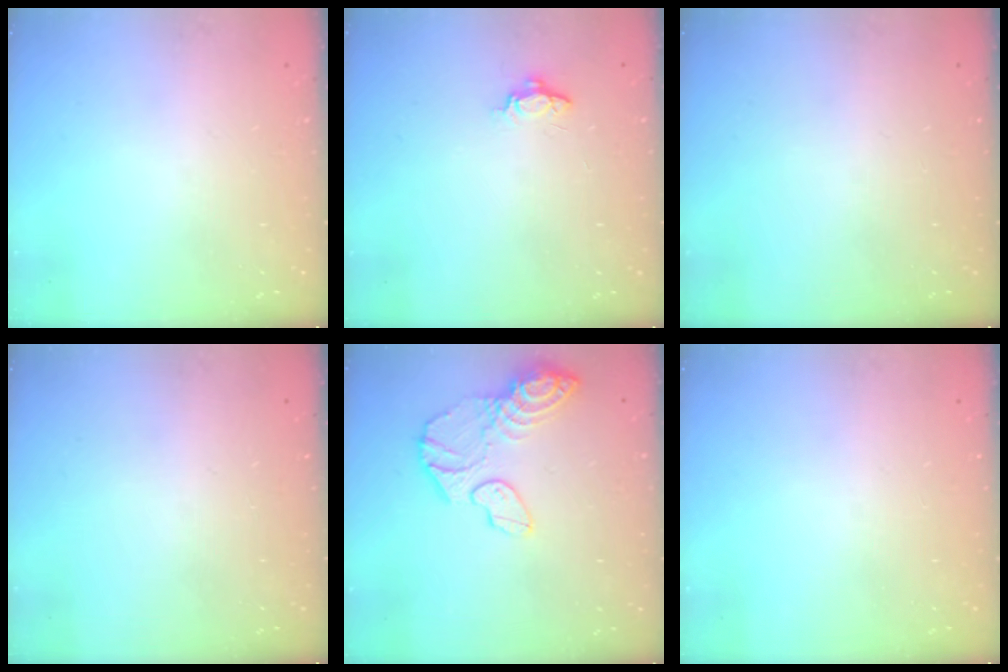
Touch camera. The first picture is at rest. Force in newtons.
{"total": 4.8, "press": 4.7, "slide": 0.5}
{"total": 0.0}
{"total": 0.0}
{"total": 13.0, "press": 12.6, "slide": 3.3}
{"total": 0.0}